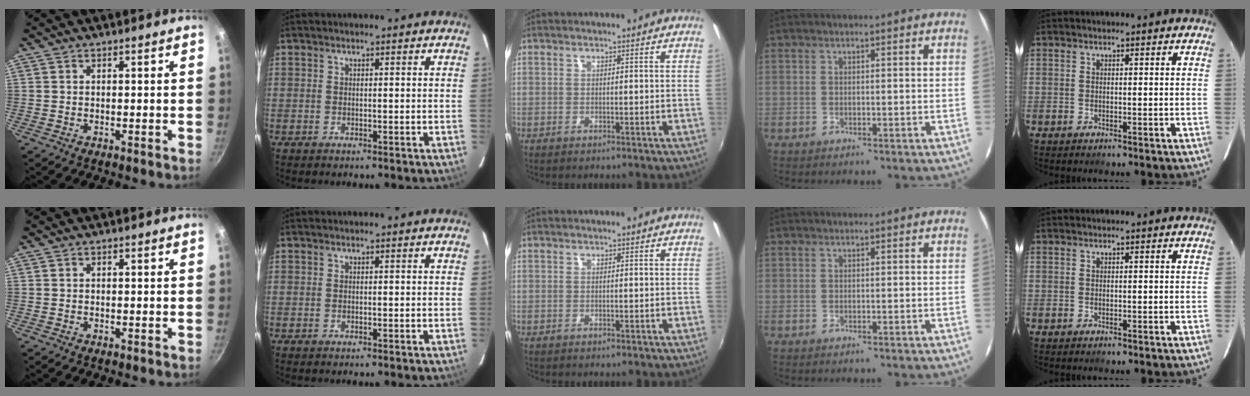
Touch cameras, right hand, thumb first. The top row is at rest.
{}